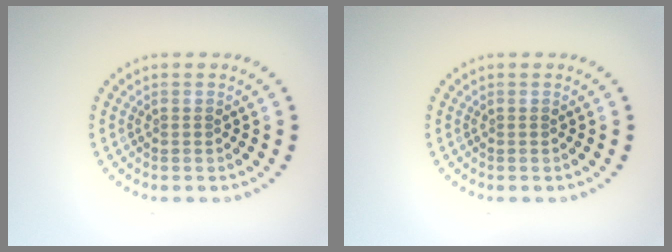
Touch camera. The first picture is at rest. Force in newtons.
{"total": 0.0}